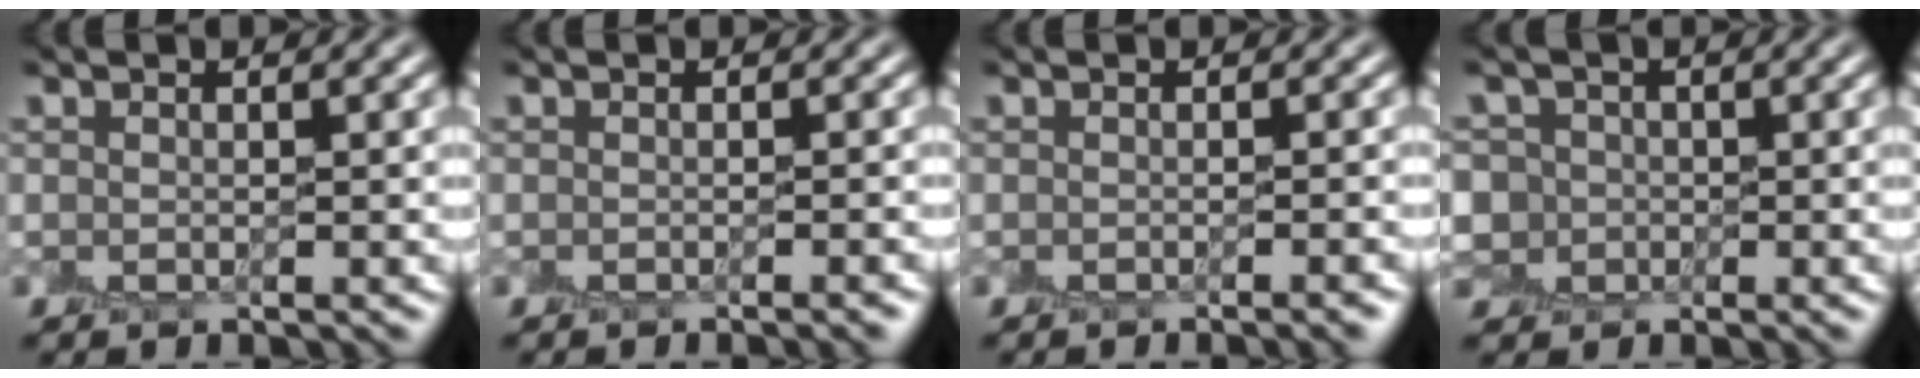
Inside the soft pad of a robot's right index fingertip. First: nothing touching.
{"total": 1.6, "force": [-1.2, 0.2, 1.1], "torque": [-0.011, -0.002, -0.012]}
{"total": 2.1, "force": [-1.5, 0.3, 1.4], "torque": [-0.015, 0.000, -0.016]}
{"total": 4.9, "force": [0.2, 4.6, 1.8], "torque": [-0.034, 0.032, -0.035]}